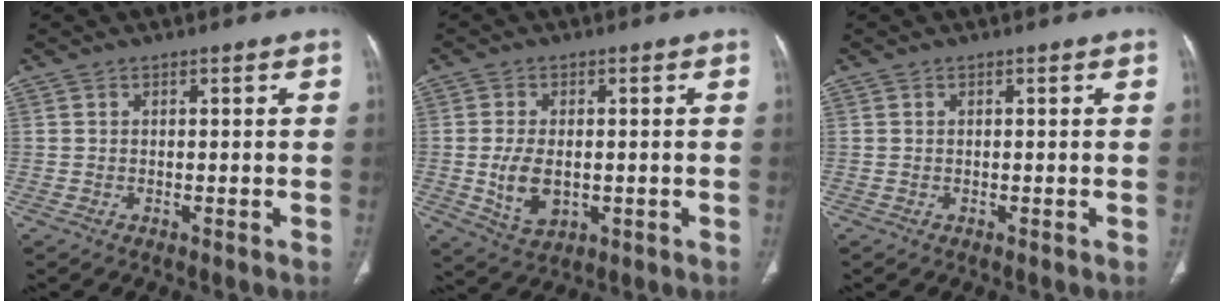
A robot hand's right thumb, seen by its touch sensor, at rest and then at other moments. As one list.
[{"total": 7.1, "force": [-0.8, 4.4, 5.5], "torque": [-0.099, -0.008, -0.003]}, {"total": 0.0}]